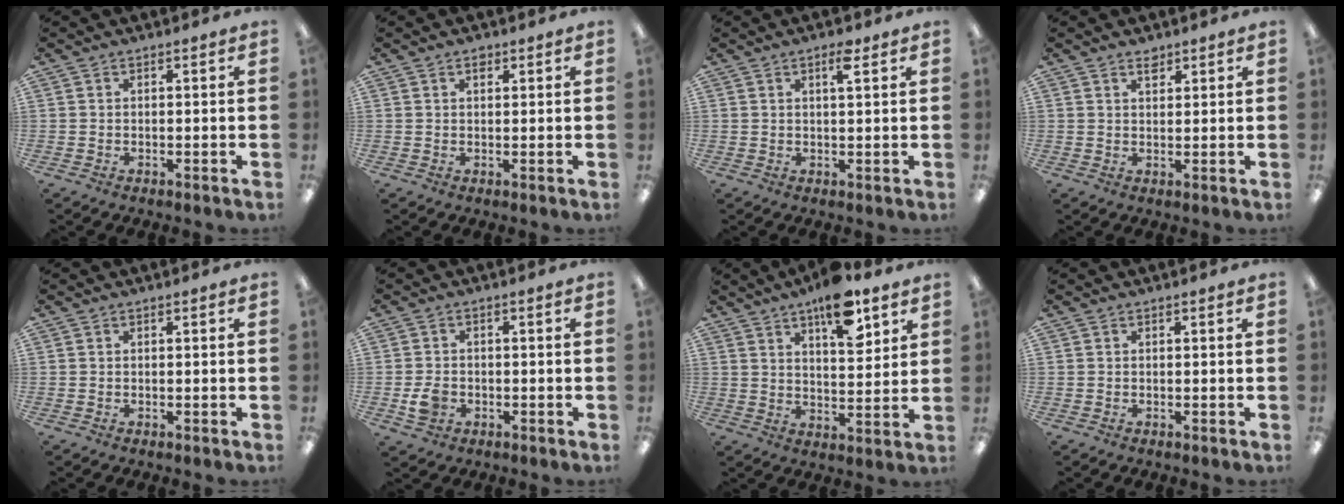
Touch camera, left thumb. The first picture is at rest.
{"total": 1.5, "force": [1.0, 0.7, 0.8], "torque": [-0.010, -0.002, 0.016]}
{"total": 3.5, "force": [2.1, 0.7, 2.7], "torque": [-0.045, -0.004, 0.033]}
{"total": 2.5, "force": [2.0, 1.1, 1.0], "torque": [-0.007, -0.007, 0.034]}
{"total": 0.0}
{"total": 4.0, "force": [-1.2, 3.1, 2.1], "torque": [-0.032, 0.000, -0.022]}
{"total": 12.2, "force": [8.3, 4.6, 7.8], "torque": [-0.106, -0.045, 0.138]}
{"total": 0.0}